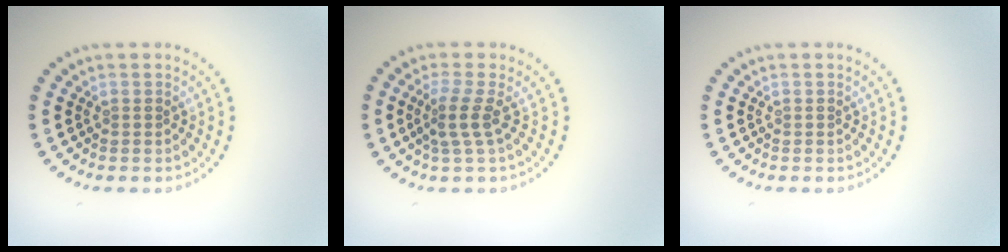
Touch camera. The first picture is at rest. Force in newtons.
{"total": 2.3, "press": 1.6, "slide": 1.6}
{"total": 0.0}